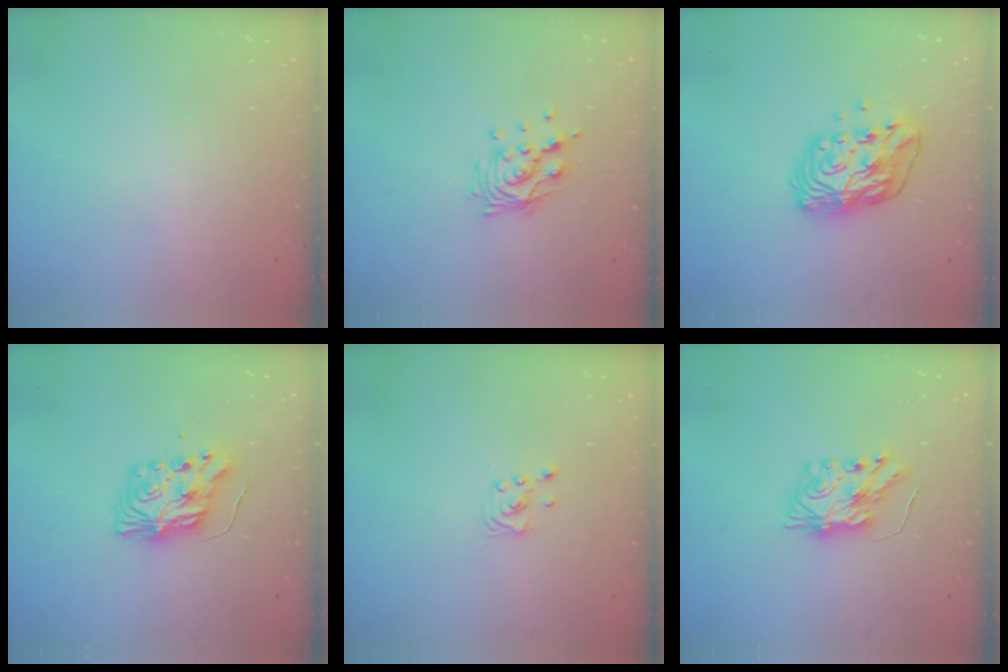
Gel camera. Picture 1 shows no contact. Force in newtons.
{"total": 11.1, "press": 11.0, "slide": 0.9}
{"total": 11.4, "press": 11.3, "slide": 0.9}
{"total": 8.5, "press": 8.5, "slide": 0.6}
{"total": 2.2, "press": 2.2, "slide": 0.2}
{"total": 8.1, "press": 8.1, "slide": 0.6}